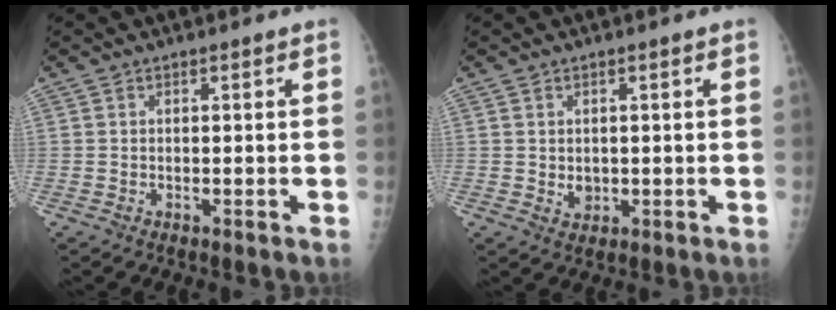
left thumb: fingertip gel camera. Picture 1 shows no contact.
{"total": 2.4, "force": [0.0, 2.0, 1.4], "torque": [-0.012, -0.002, 0.007]}